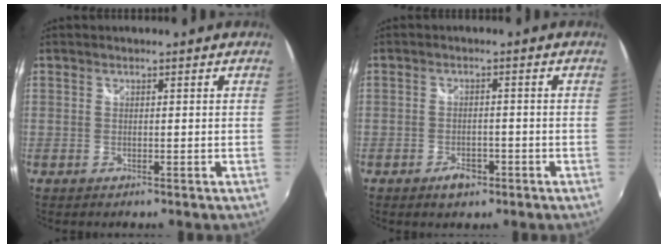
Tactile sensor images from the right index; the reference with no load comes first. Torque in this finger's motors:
{"motor_torque": [0.34, 0.06, 0.19, 0.03]}